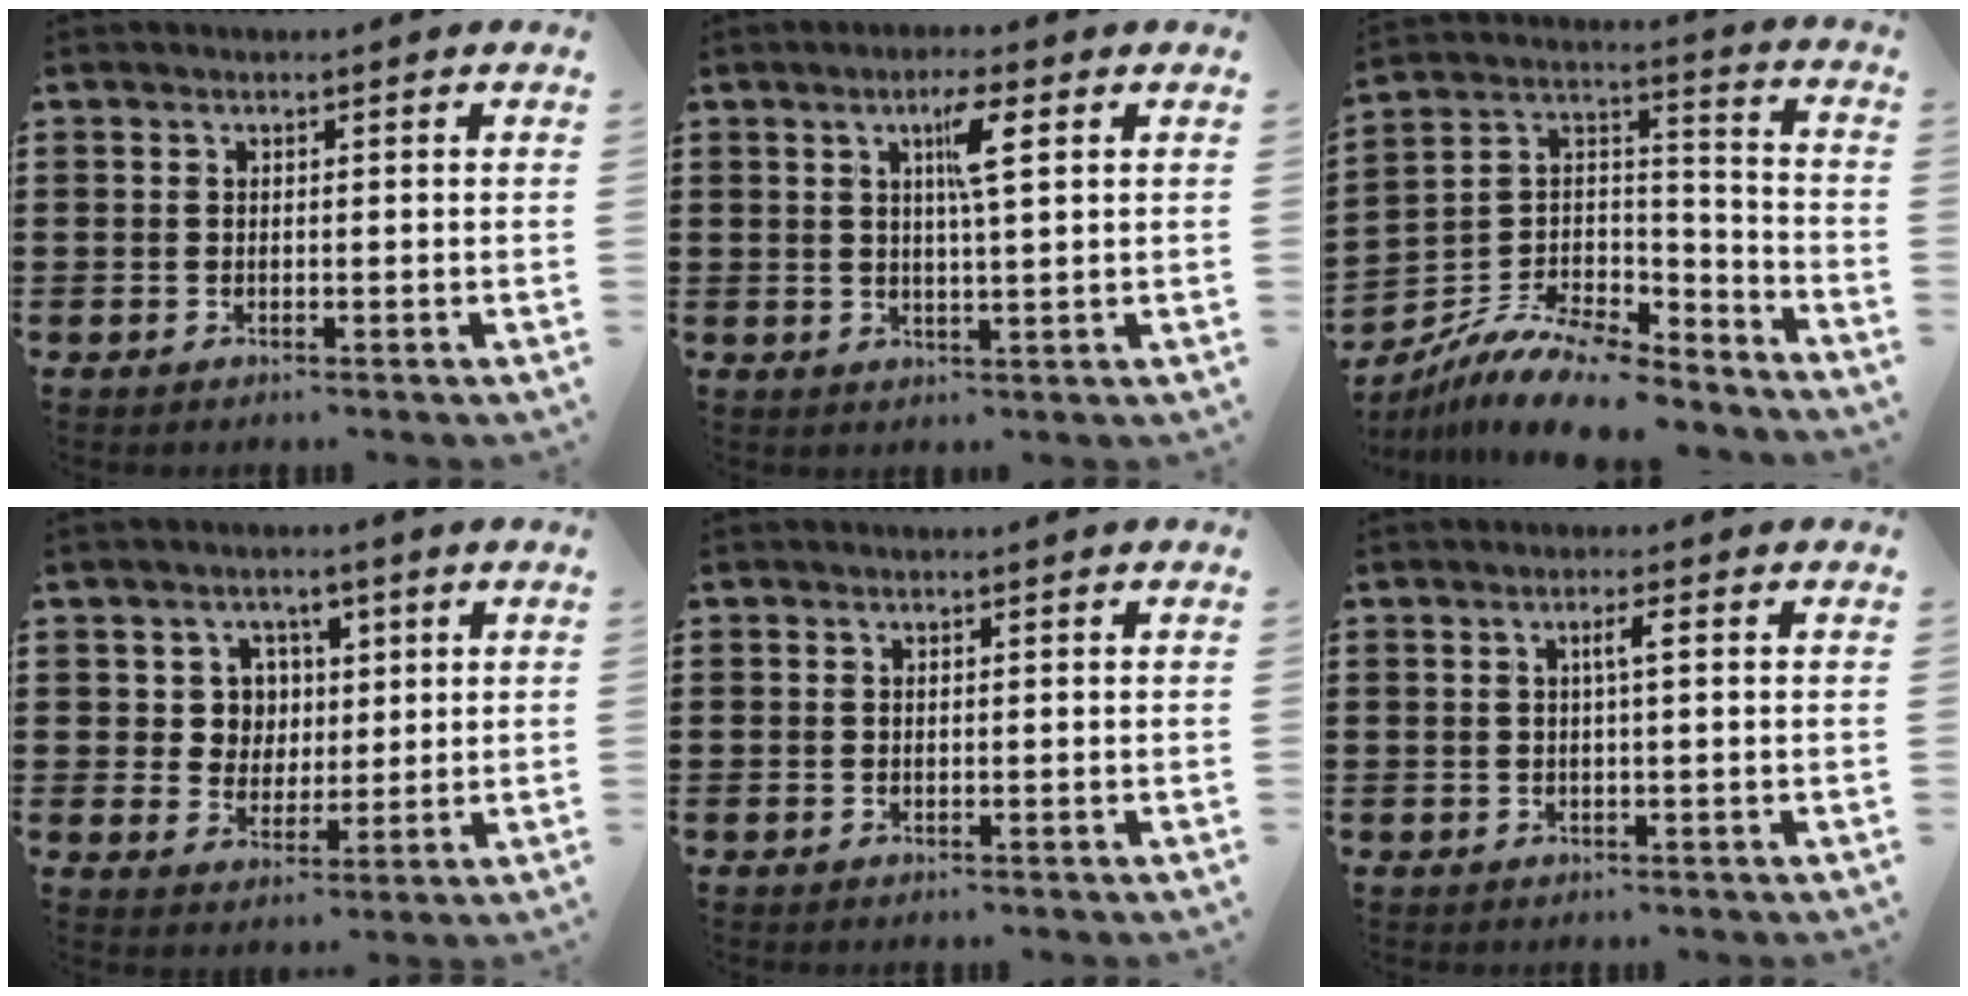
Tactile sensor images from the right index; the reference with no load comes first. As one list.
[{"total": 5.1, "force": [2.0, 0.4, 4.6], "torque": [-0.081, -0.002, 0.024]}, {"total": 10.6, "force": [-8.7, 3.5, 4.9], "torque": [-0.105, 0.018, -0.171]}, {"total": 5.1, "force": [1.6, 4.7, 1.2], "torque": [-0.048, 0.018, 0.028]}, {"total": 0.0}, {"total": 2.0, "force": [0.4, 0.1, 2.0], "torque": [-0.039, 0.003, 0.003]}]